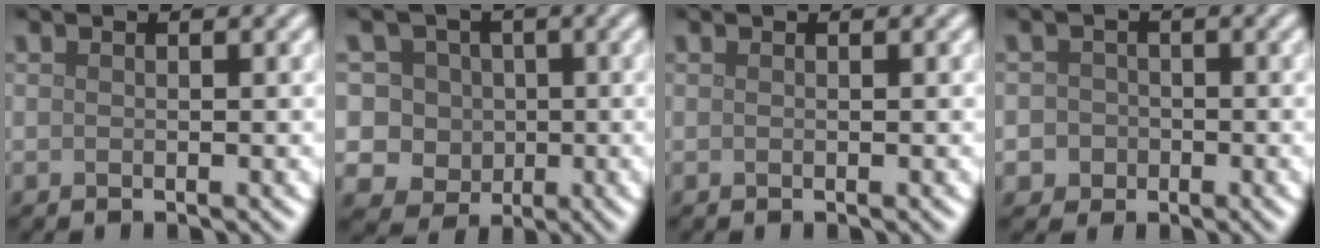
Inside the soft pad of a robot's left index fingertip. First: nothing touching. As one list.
[{"total": 7.9, "force": [1.4, 7.2, 3.0], "torque": [-0.044, 0.027, -0.008]}, {"total": 0.0}, {"total": 3.3, "force": [-0.9, 3.1, 0.7], "torque": [0.016, 0.006, -0.035]}]